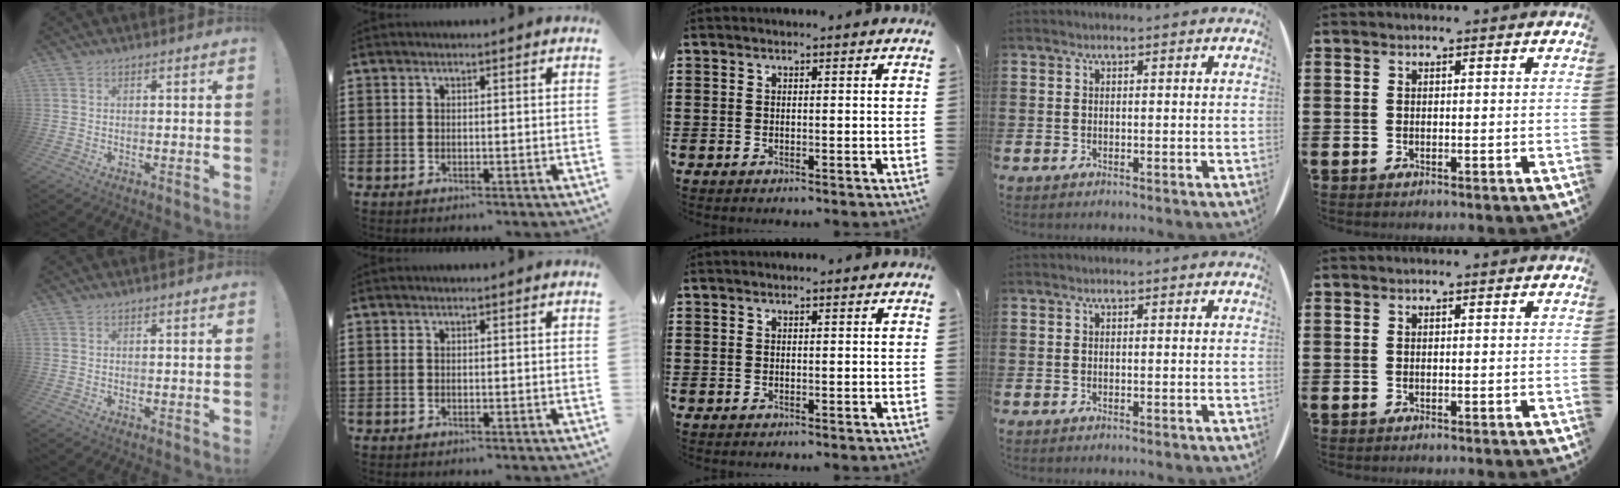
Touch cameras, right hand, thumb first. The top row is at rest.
{}